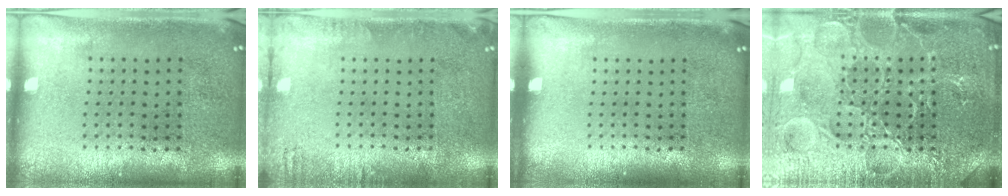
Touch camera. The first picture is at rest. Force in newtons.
{"total": 1.4, "press": 1.3, "slide": 0.2}
{"total": 0.0}
{"total": 5.3, "press": 5.3, "slide": 0.6}